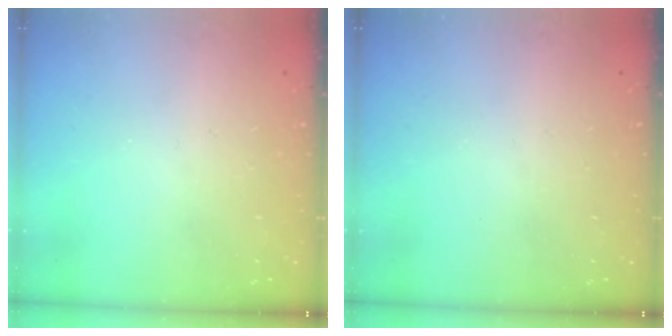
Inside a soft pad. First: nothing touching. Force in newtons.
{"total": 0.0}